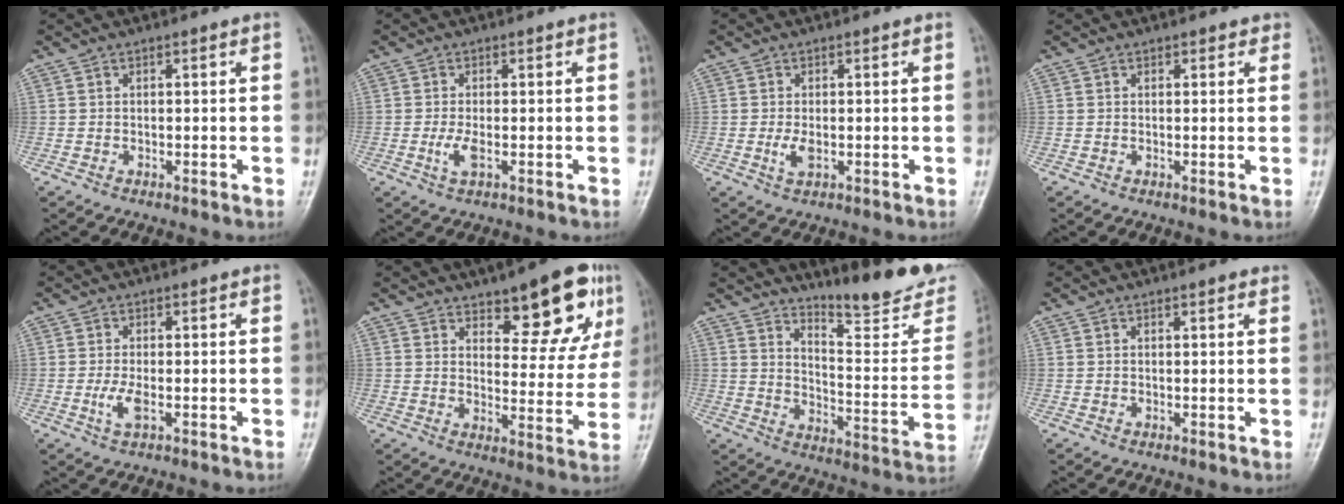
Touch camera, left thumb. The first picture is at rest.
{"total": 2.7, "force": [-0.4, 0.8, 2.5], "torque": [-0.061, -0.003, -0.006]}
{"total": 2.4, "force": [-0.2, 1.1, 2.1], "torque": [-0.048, -0.005, -0.002]}
{"total": 1.0, "force": [0.8, 0.7, 0.2], "torque": [0.010, -0.004, 0.004]}
{"total": 3.0, "force": [-0.5, 0.9, 2.8], "torque": [-0.067, -0.004, -0.008]}
{"total": 13.8, "force": [8.5, 5.1, 9.6], "torque": [-0.078, -0.047, 0.118]}
{"total": 18.5, "force": [15.9, 2.7, 9.1], "torque": [-0.104, -0.136, 0.226]}
{"total": 1.2, "force": [1.0, 0.3, 0.7], "torque": [-0.006, -0.002, 0.012]}